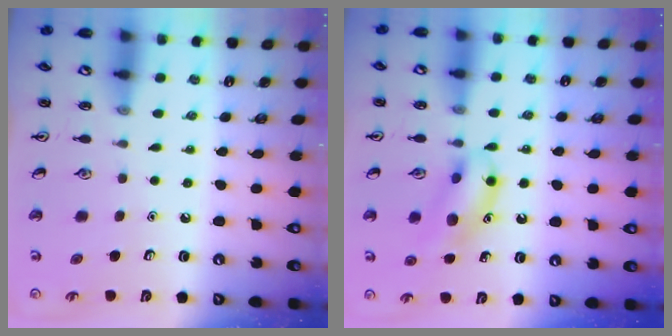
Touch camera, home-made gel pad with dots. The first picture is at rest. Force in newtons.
{"total": 12.5, "press": 12.4, "slide": 1.0}